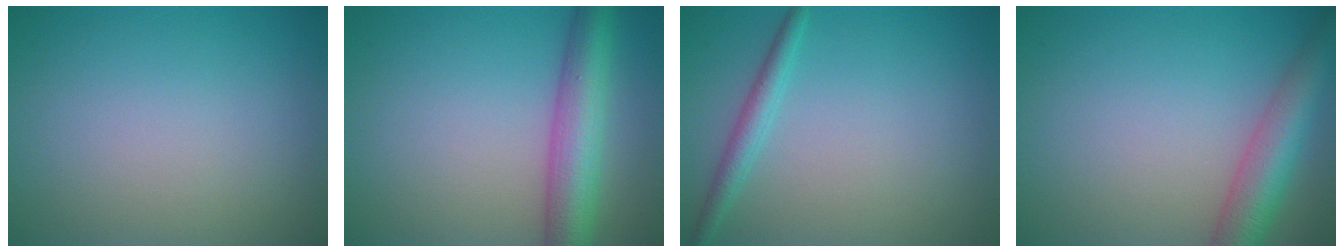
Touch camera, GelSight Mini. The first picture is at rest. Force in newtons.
{"total": 6.2, "press": 6.2, "slide": 0.1}
{"total": 2.0, "press": 2.0, "slide": 0.1}
{"total": 5.3, "press": 5.3, "slide": 0.3}